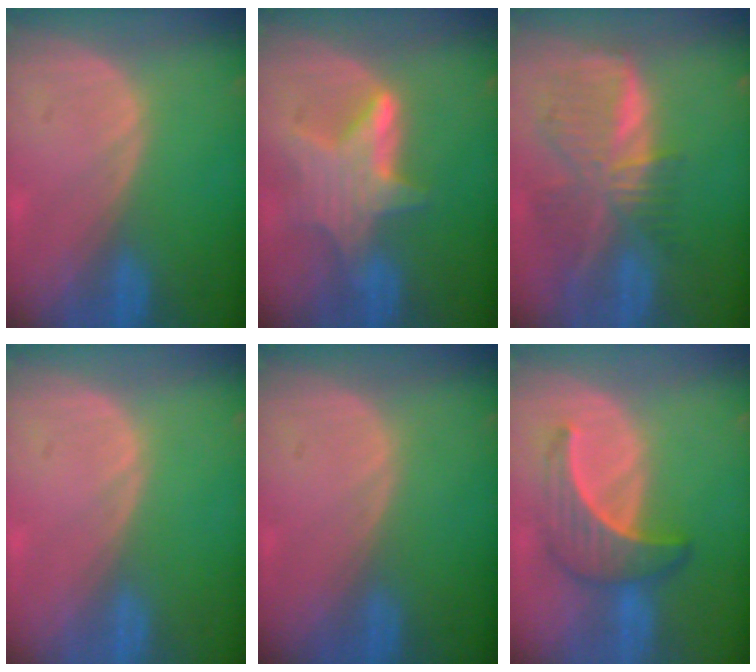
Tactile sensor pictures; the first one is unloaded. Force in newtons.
{"total": 6.7, "press": 6.5, "slide": 1.7}
{"total": 9.1, "press": 8.0, "slide": 4.5}
{"total": 0.0}
{"total": 0.0}
{"total": 6.6, "press": 6.3, "slide": 2.2}